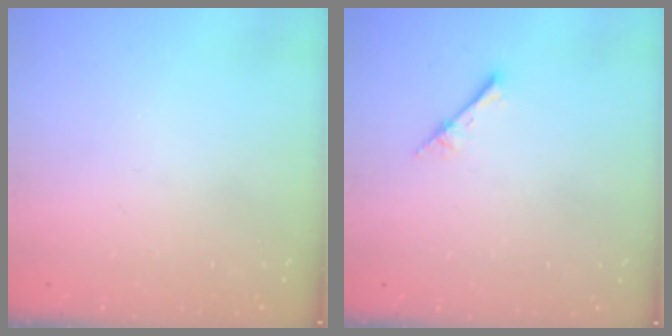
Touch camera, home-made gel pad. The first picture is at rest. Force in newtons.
{"total": 2.6, "press": 2.6, "slide": 0.3}